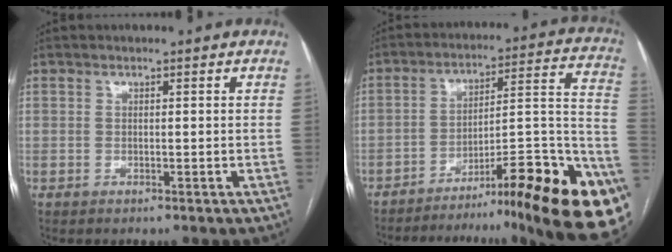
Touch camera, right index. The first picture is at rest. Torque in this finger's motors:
{"motor_torque": [1.25, -0.89, 0.38, 0.05]}